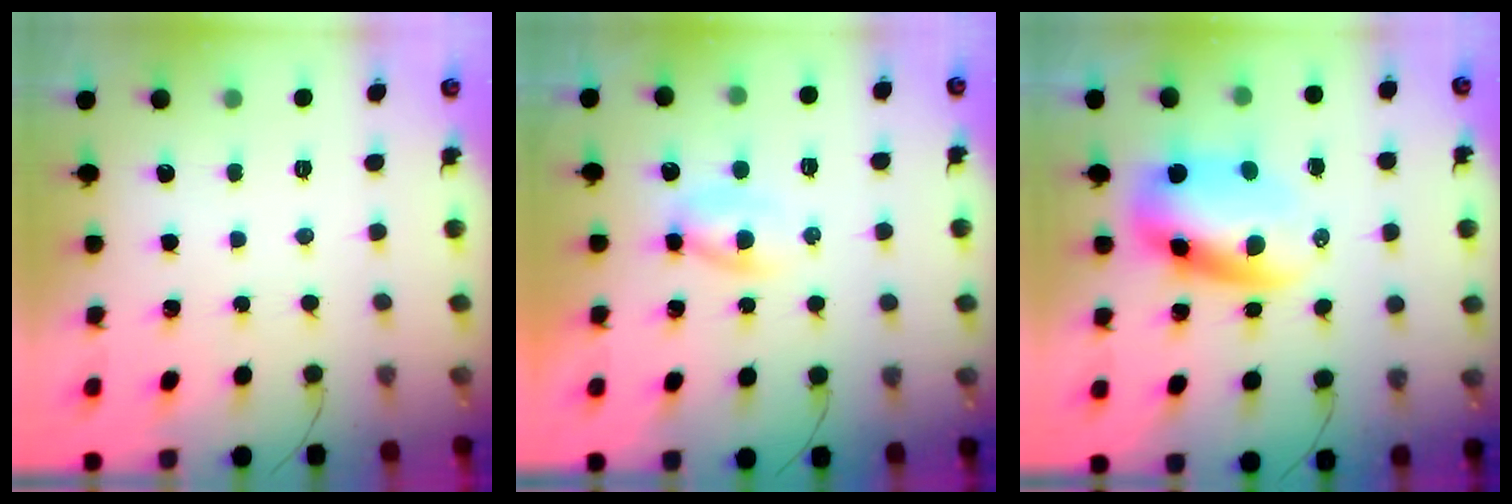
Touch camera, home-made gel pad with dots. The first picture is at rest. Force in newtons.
{"total": 2.3, "press": 2.2, "slide": 0.8}
{"total": 8.5, "press": 8.3, "slide": 2.0}